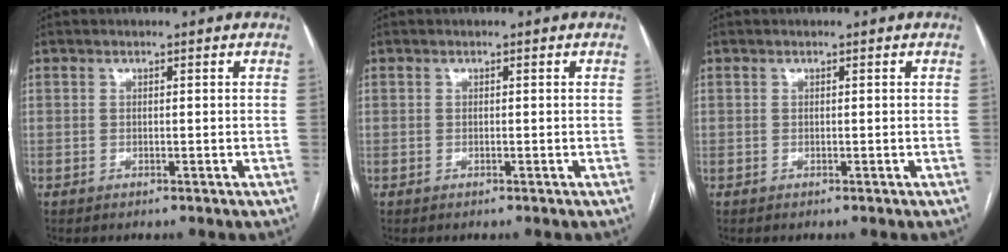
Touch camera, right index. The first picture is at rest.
{"total": 0.0}
{"total": 0.0}